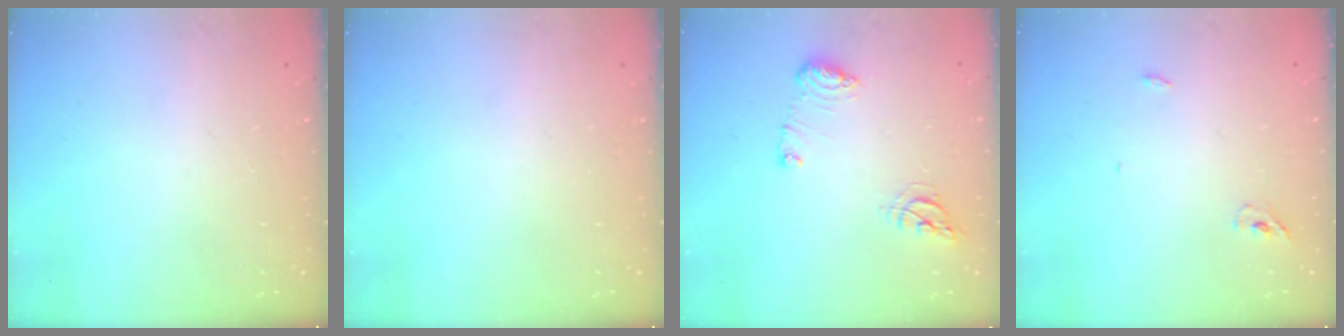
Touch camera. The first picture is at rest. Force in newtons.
{"total": 0.0}
{"total": 9.6, "press": 9.6, "slide": 1.1}
{"total": 2.1, "press": 1.9, "slide": 1.0}